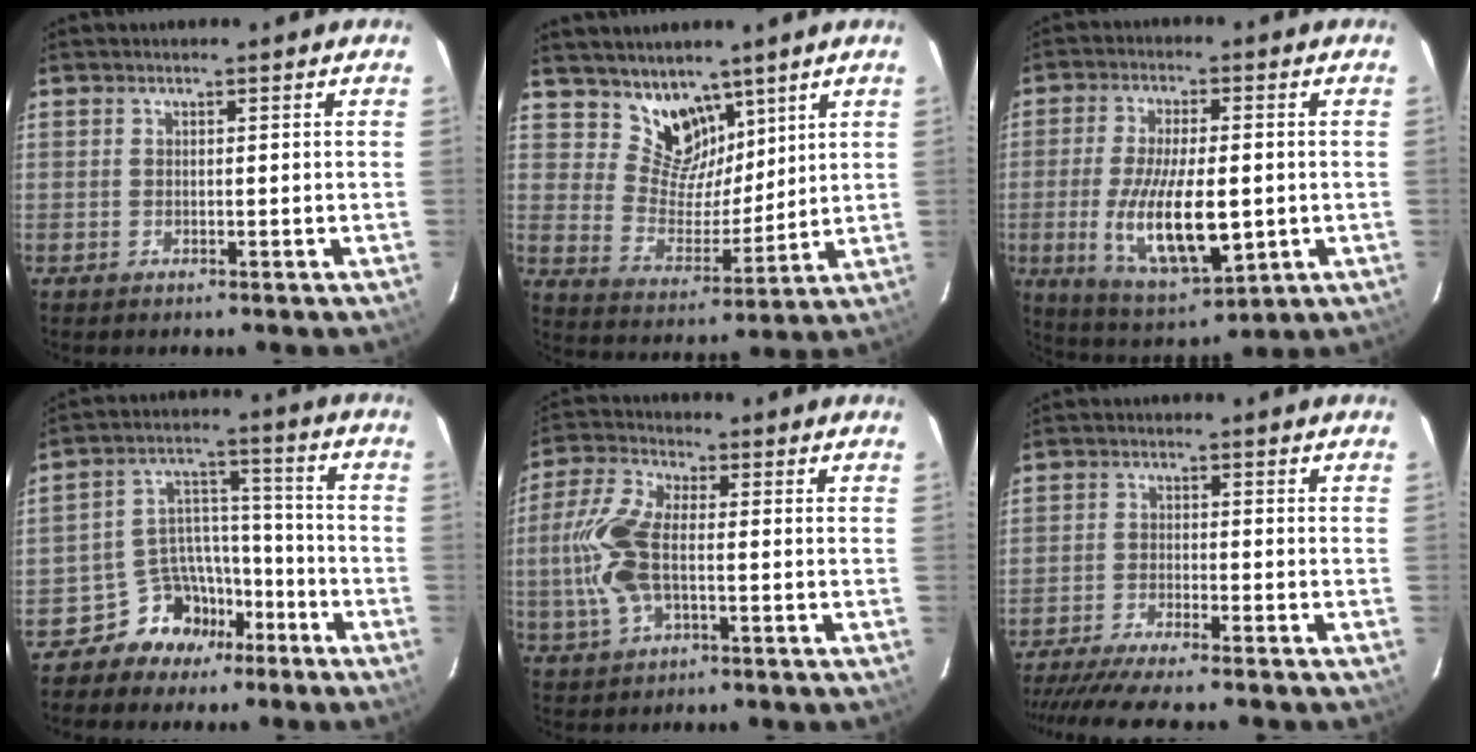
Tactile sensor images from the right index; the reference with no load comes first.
{"total": 9.7, "force": [7.0, 6.0, 2.9], "torque": [-0.045, -0.002, 0.137]}
{"total": 15.5, "force": [-2.5, 5.8, 14.1], "torque": [-0.277, -0.022, -0.032]}
{"total": 9.6, "force": [-6.9, 6.5, 1.6], "torque": [-0.025, 0.050, -0.114]}
{"total": 11.3, "force": [-1.1, 5.6, 9.8], "torque": [-0.223, 0.010, -0.024]}
{"total": 9.7, "force": [-8.8, -0.2, 4.2], "torque": [-0.099, -0.018, -0.147]}